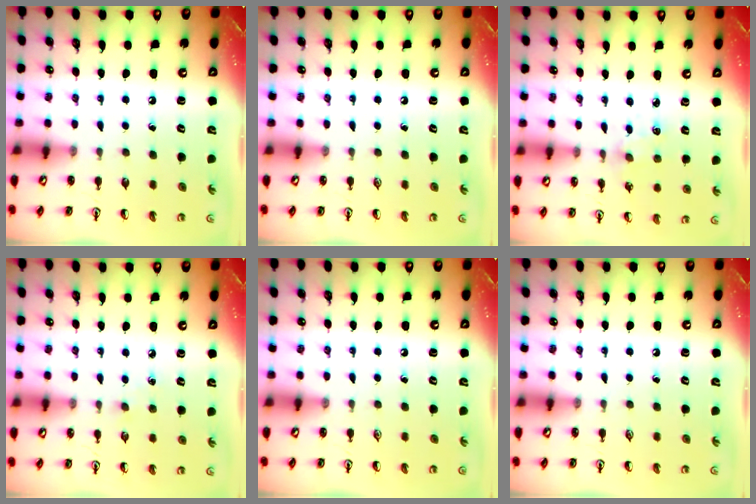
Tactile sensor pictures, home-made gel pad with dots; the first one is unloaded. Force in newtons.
{"total": 0.0}
{"total": 1.9, "press": 1.9, "slide": 0.2}
{"total": 2.6, "press": 2.5, "slide": 0.3}
{"total": 0.0}
{"total": 0.0}